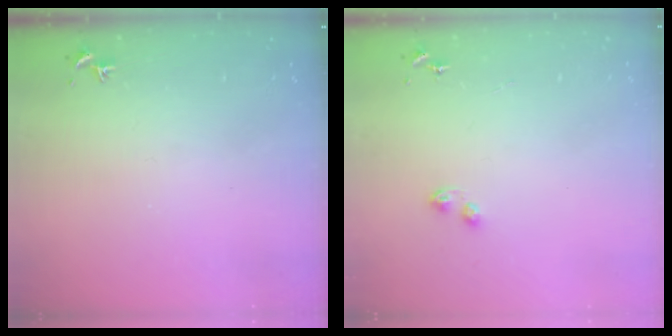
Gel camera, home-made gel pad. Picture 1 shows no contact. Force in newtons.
{"total": 3.4, "press": 3.3, "slide": 0.5}